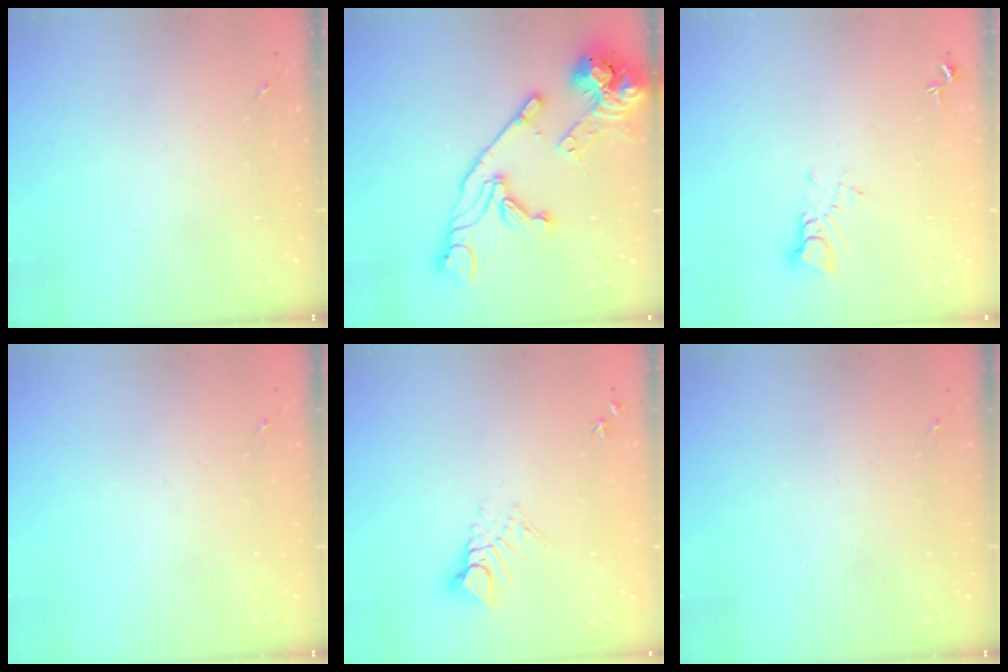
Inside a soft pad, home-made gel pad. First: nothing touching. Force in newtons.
{"total": 18.4, "press": 18.2, "slide": 2.3}
{"total": 3.5, "press": 3.5, "slide": 0.2}
{"total": 0.0}
{"total": 7.4, "press": 7.3, "slide": 0.9}
{"total": 0.0}